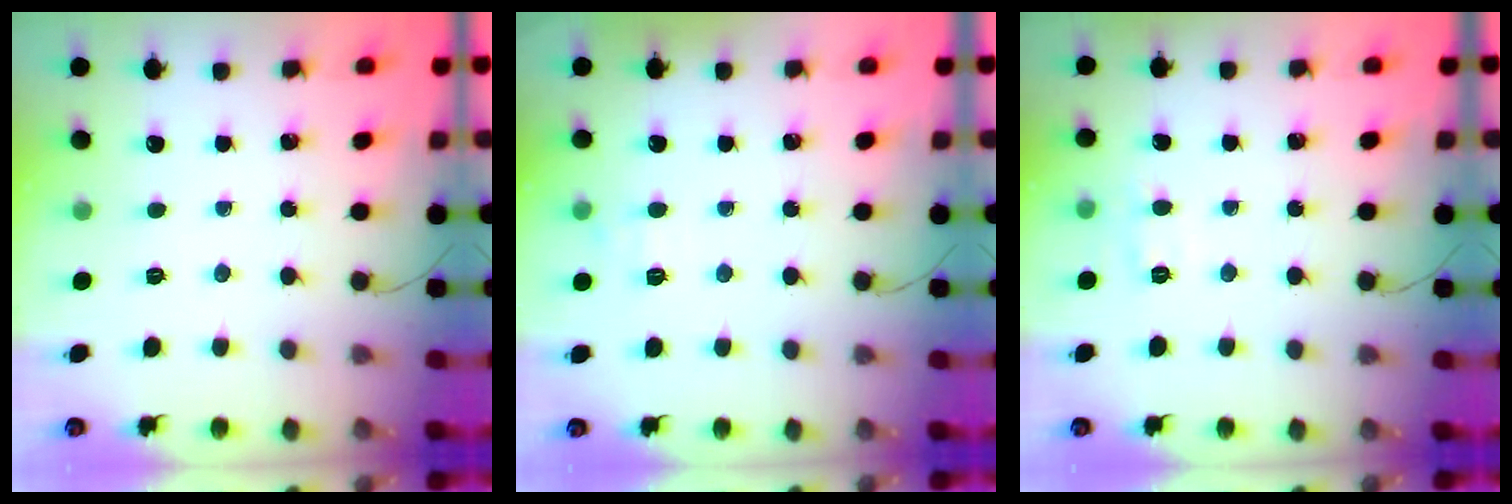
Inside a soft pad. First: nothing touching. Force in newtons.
{"total": 6.0, "press": 5.8, "slide": 1.6}
{"total": 5.3, "press": 5.2, "slide": 1.1}